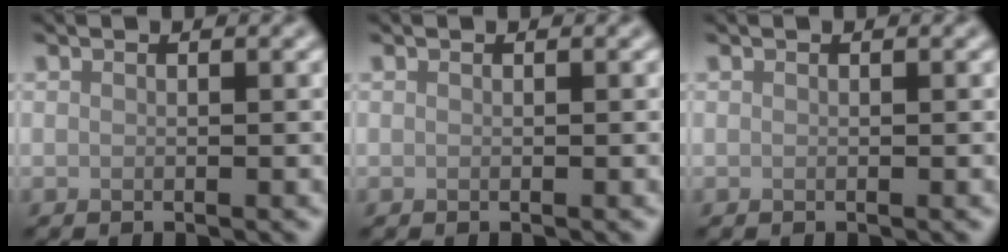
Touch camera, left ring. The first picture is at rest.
{"total": 0.0}
{"total": 0.0}